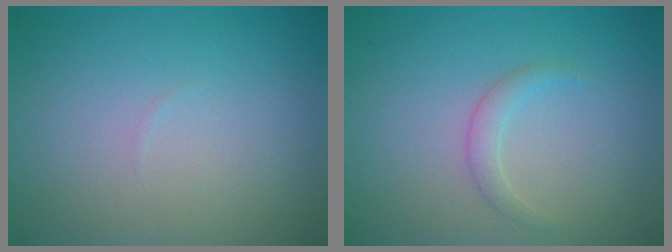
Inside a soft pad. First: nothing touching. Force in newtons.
{"total": 1.2, "press": 1.2, "slide": 0.1}